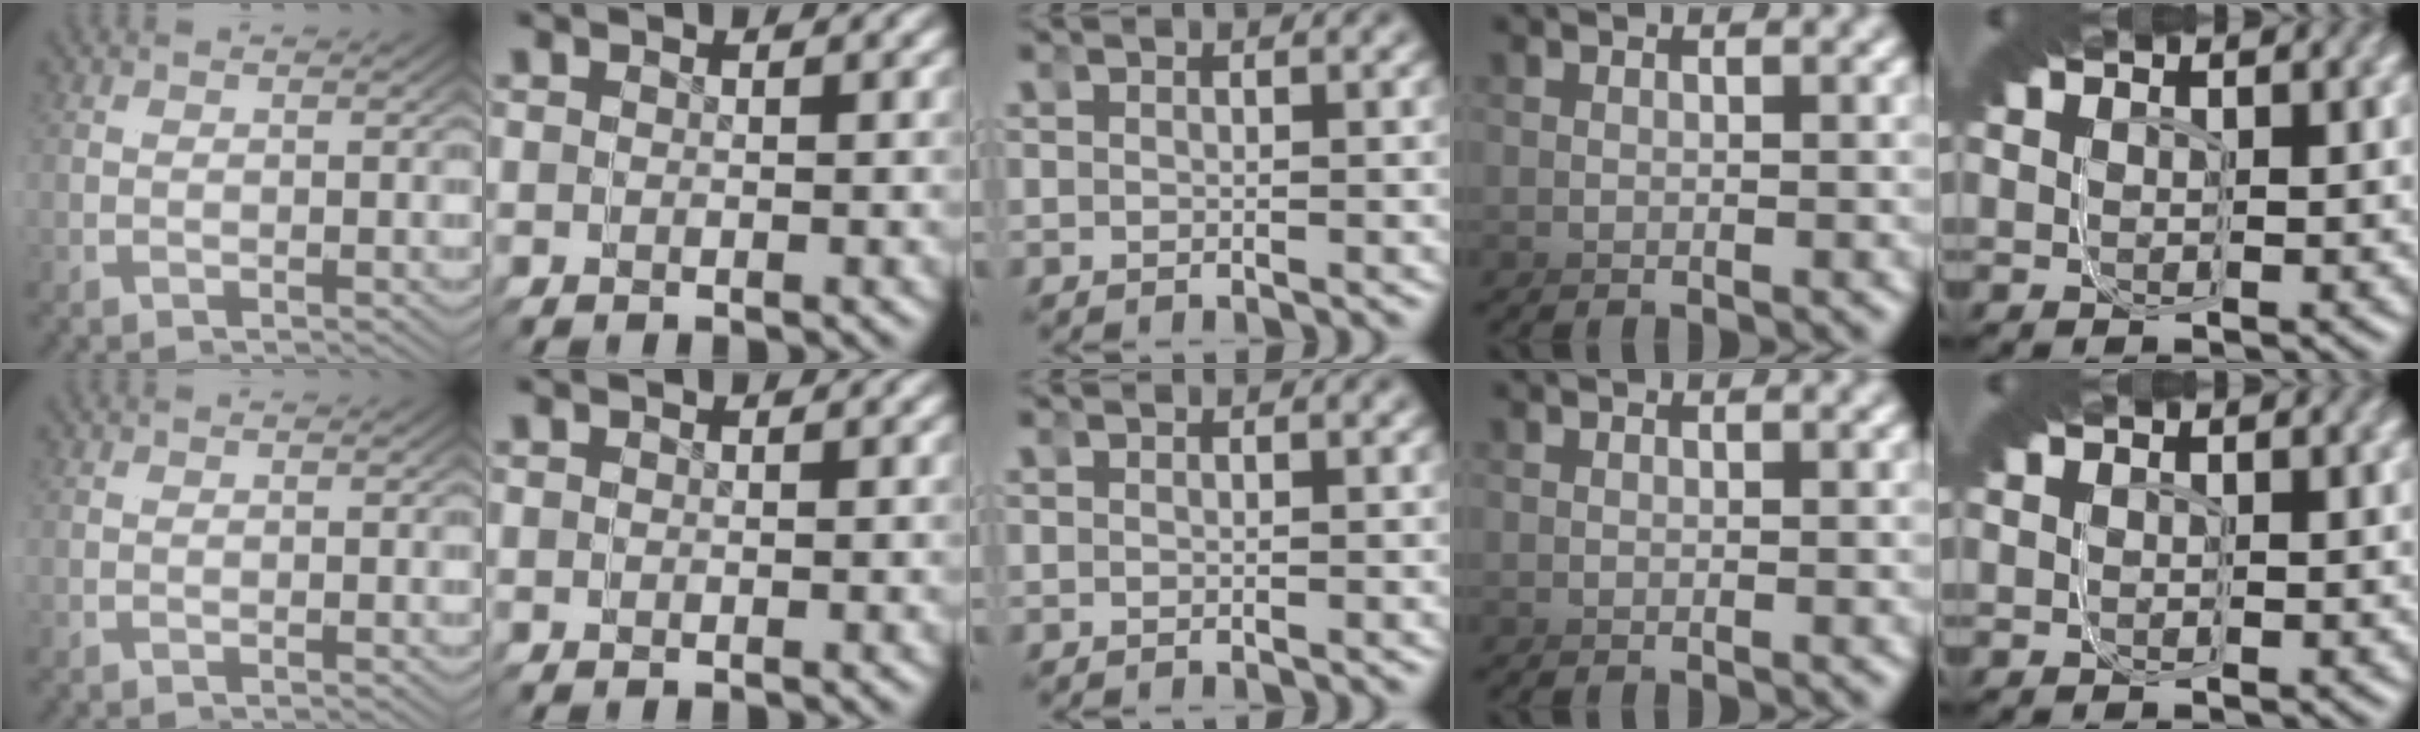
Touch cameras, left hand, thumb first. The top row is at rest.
{}